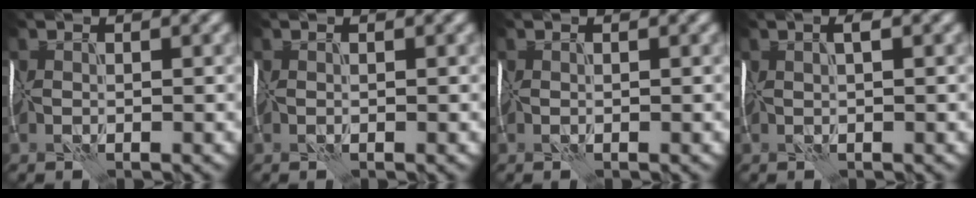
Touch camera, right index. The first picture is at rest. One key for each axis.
{"total": 0.0}
{"total": 0.0}
{"total": 1.0, "fx": 0.5, "fy": -0.1, "fz": 0.8, "tx": -0.019, "ty": 0.002, "tz": 0.006}